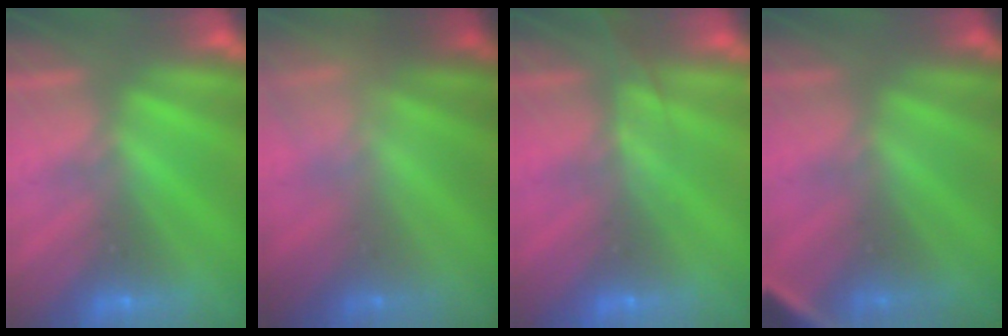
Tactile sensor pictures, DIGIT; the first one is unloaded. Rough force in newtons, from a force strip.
{"total": 2.3}
{"total": 2.6}
{"total": 2.8}